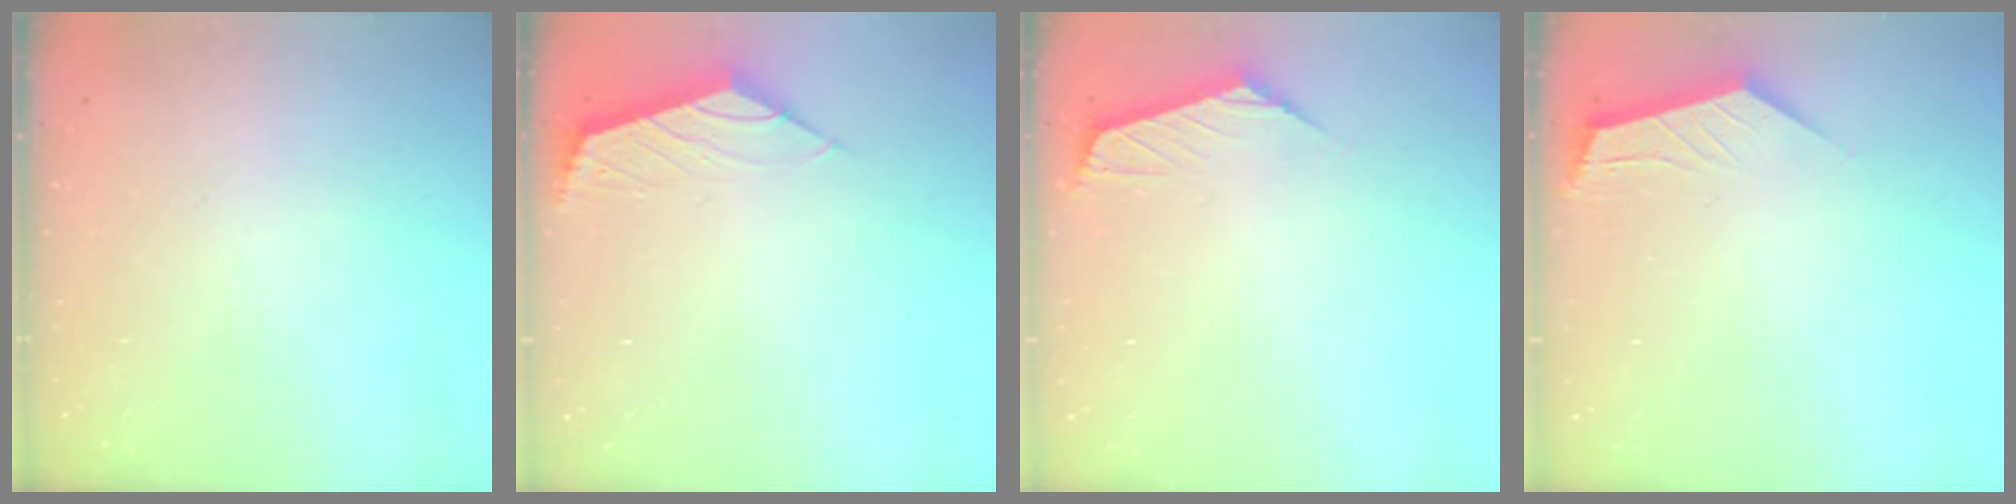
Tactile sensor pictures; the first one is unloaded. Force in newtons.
{"total": 2.3, "press": 2.2, "slide": 0.6}
{"total": 0.9, "press": 0.9, "slide": 0.2}
{"total": 2.8, "press": 2.8, "slide": 0.4}